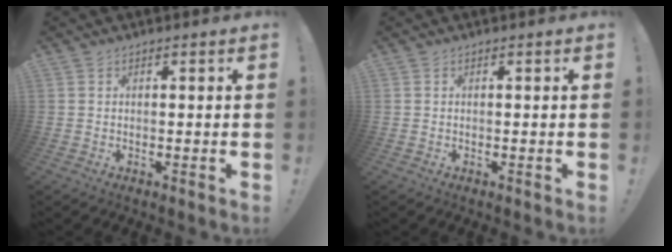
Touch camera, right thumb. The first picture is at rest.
{"total": 0.0}